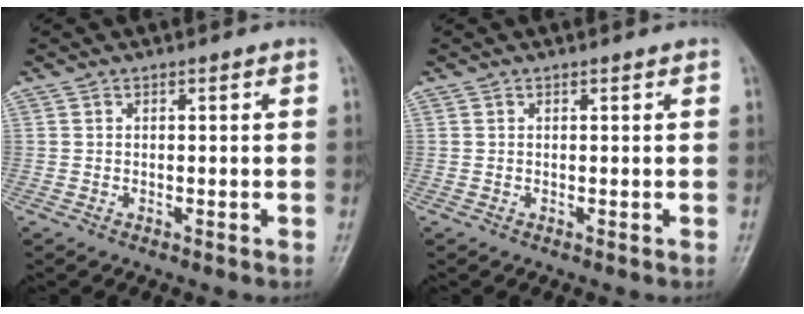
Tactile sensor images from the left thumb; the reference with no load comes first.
{"total": 0.0}